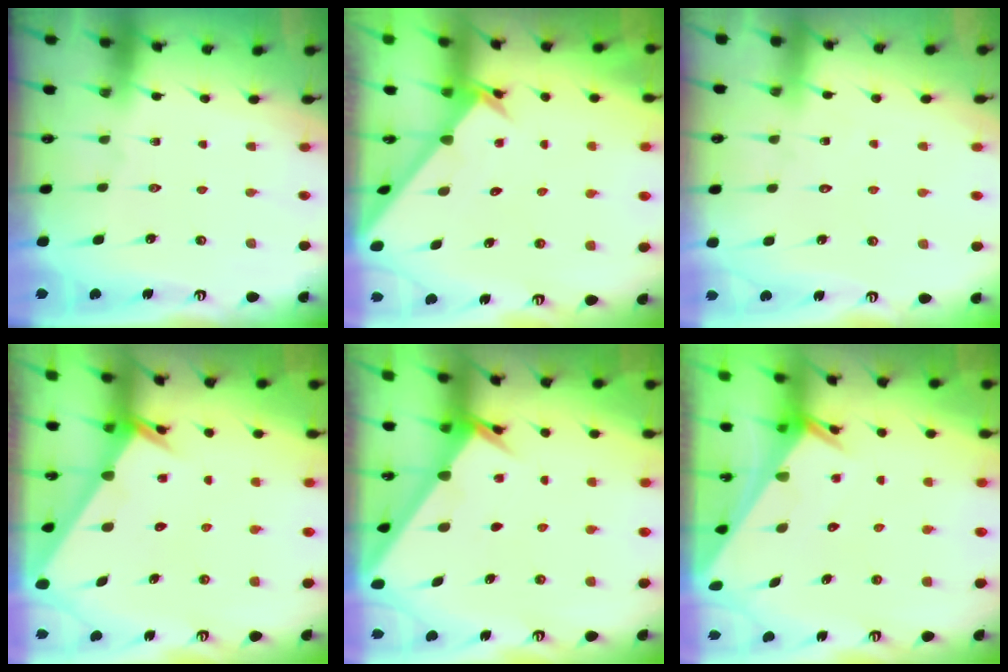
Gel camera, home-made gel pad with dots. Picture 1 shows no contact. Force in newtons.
{"total": 2.5, "press": 2.5, "slide": 0.2}
{"total": 4.0, "press": 4.0, "slide": 0.3}
{"total": 2.3, "press": 2.3, "slide": 0.1}
{"total": 2.3, "press": 2.3, "slide": 0.3}
{"total": 2.6, "press": 2.6, "slide": 0.1}